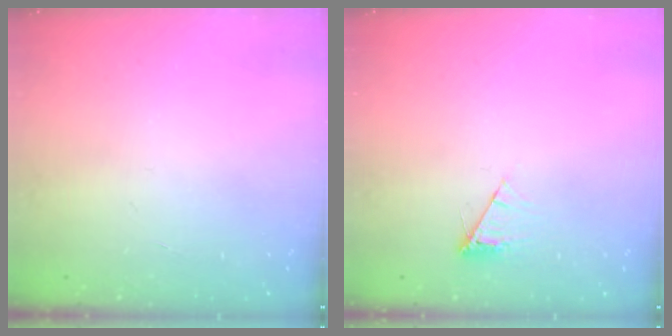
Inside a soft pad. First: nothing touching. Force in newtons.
{"total": 5.2, "press": 5.1, "slide": 0.8}